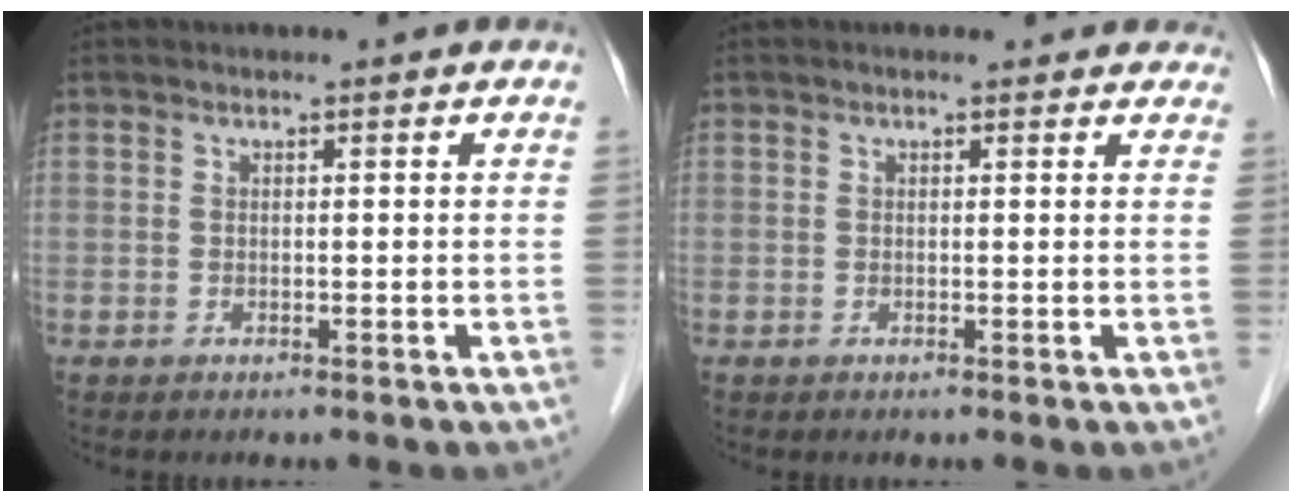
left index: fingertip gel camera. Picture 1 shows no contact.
{"total": 2.9, "force": [2.4, 1.4, 0.7], "torque": [0.003, 0.006, 0.010]}